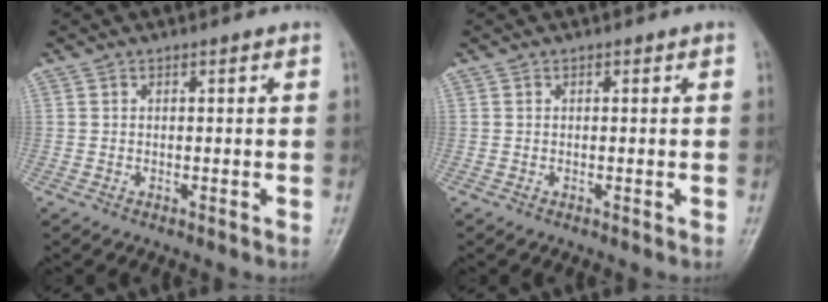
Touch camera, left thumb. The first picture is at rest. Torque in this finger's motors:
{"motor_torque": [0.00, 0.00, 0.00, 0.00, 0.00]}